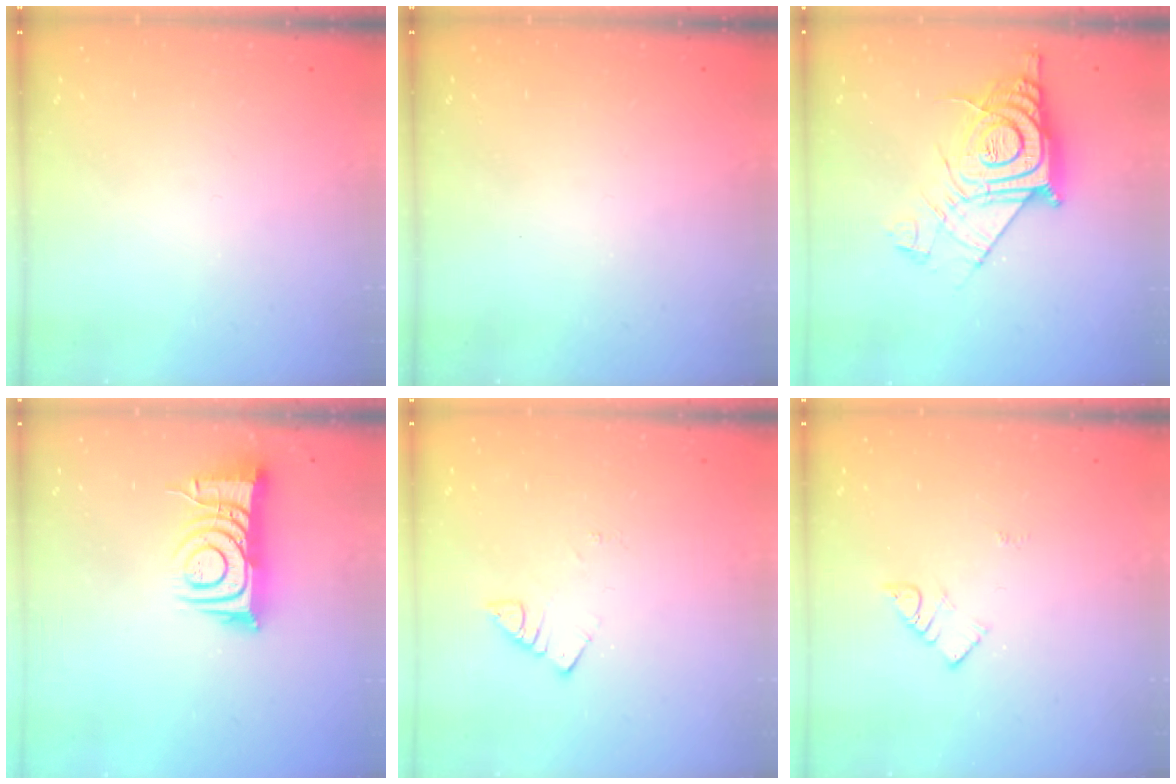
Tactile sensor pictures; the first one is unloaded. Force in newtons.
{"total": 0.0}
{"total": 15.4, "press": 15.4, "slide": 1.1}
{"total": 10.8, "press": 10.7, "slide": 1.4}
{"total": 3.3, "press": 3.2, "slide": 0.4}
{"total": 3.5, "press": 3.5, "slide": 0.5}